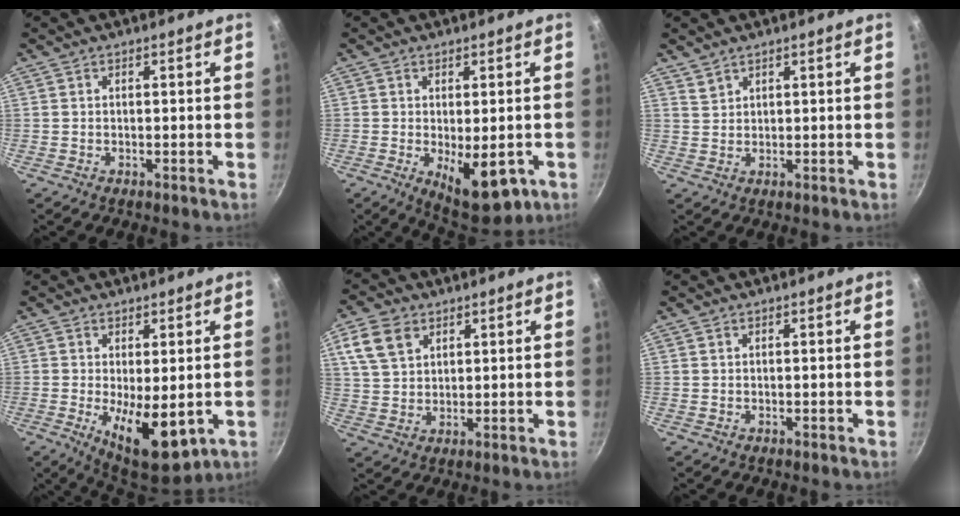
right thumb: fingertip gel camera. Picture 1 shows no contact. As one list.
[{"total": 11.3, "force": [-3.5, 5.0, 9.5], "torque": [-0.105, -0.008, -0.032]}, {"total": 1.7, "force": [1.5, 0.8, 0.3], "torque": [0.003, -0.001, 0.032]}, {"total": 11.1, "force": [-1.6, 4.7, 9.9], "torque": [-0.137, -0.016, -0.011]}, {"total": 8.5, "force": [3.9, 5.9, 4.7], "torque": [-0.077, 0.002, 0.077]}, {"total": 0.0}]